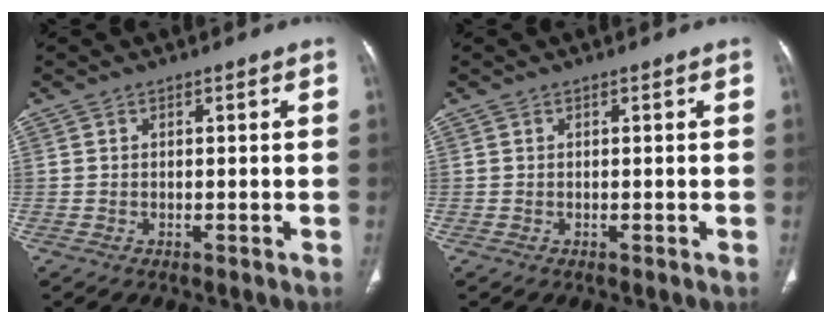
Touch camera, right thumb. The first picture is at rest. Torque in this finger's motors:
{"motor_torque": [-0.02, 0.09, 0.00, 0.00, 0.02]}